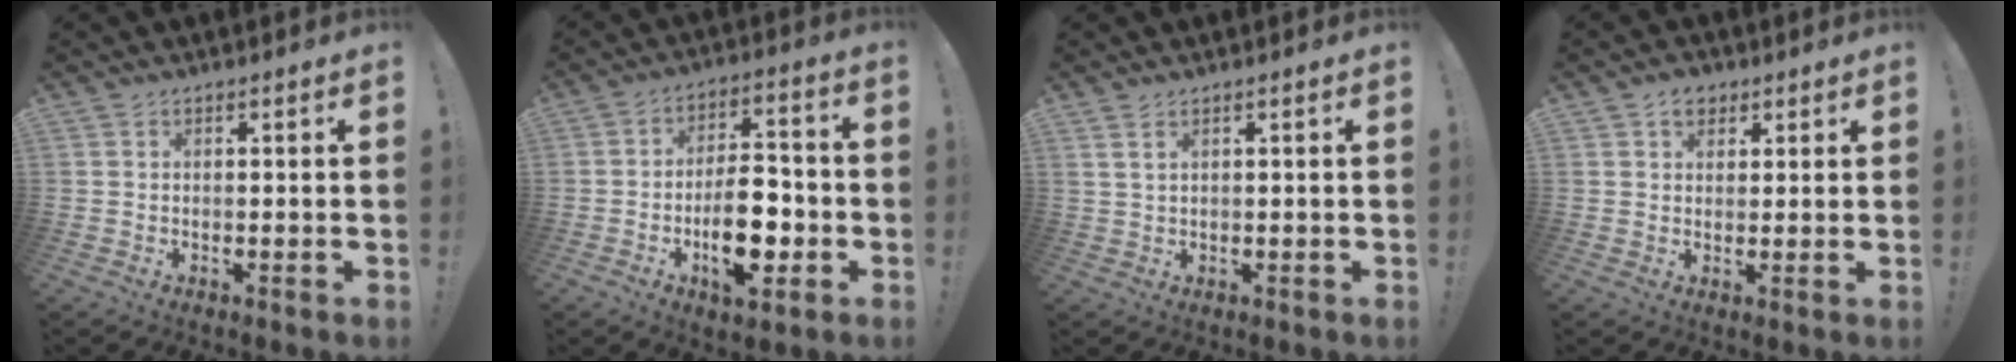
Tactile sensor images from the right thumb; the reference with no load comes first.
{"total": 14.2, "force": [-3.9, 7.4, 11.5], "torque": [-0.185, 0.015, -0.066]}
{"total": 1.9, "force": [1.2, 0.6, 1.4], "torque": [-0.038, 0.004, 0.024]}
{"total": 4.5, "force": [2.6, 3.3, 1.5], "torque": [-0.007, -0.006, 0.044]}